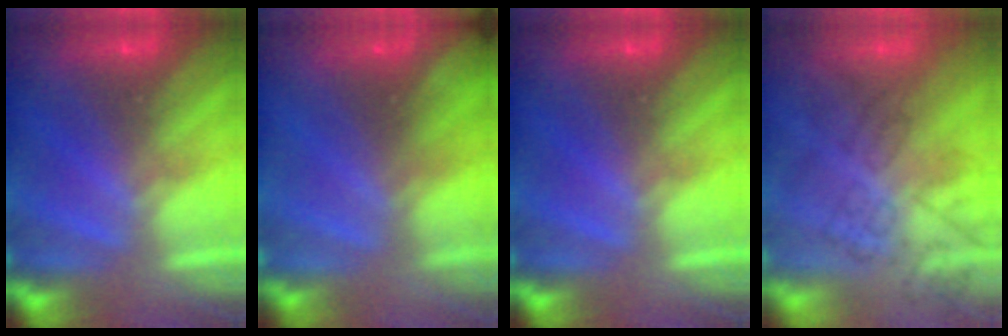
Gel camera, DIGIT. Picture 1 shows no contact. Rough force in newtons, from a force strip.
{"total": 7.0}
{"total": 0.0}
{"total": 4.5}